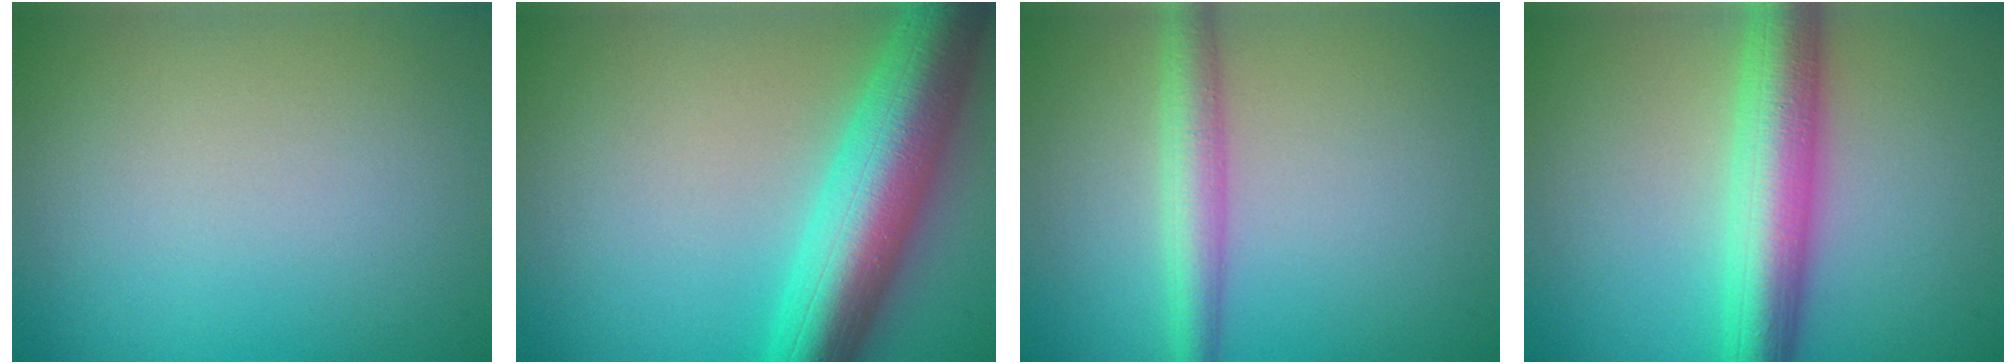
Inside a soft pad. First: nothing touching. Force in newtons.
{"total": 9.8, "press": 9.8, "slide": 0.4}
{"total": 3.5, "press": 3.5, "slide": 0.1}
{"total": 7.0, "press": 7.0, "slide": 0.2}